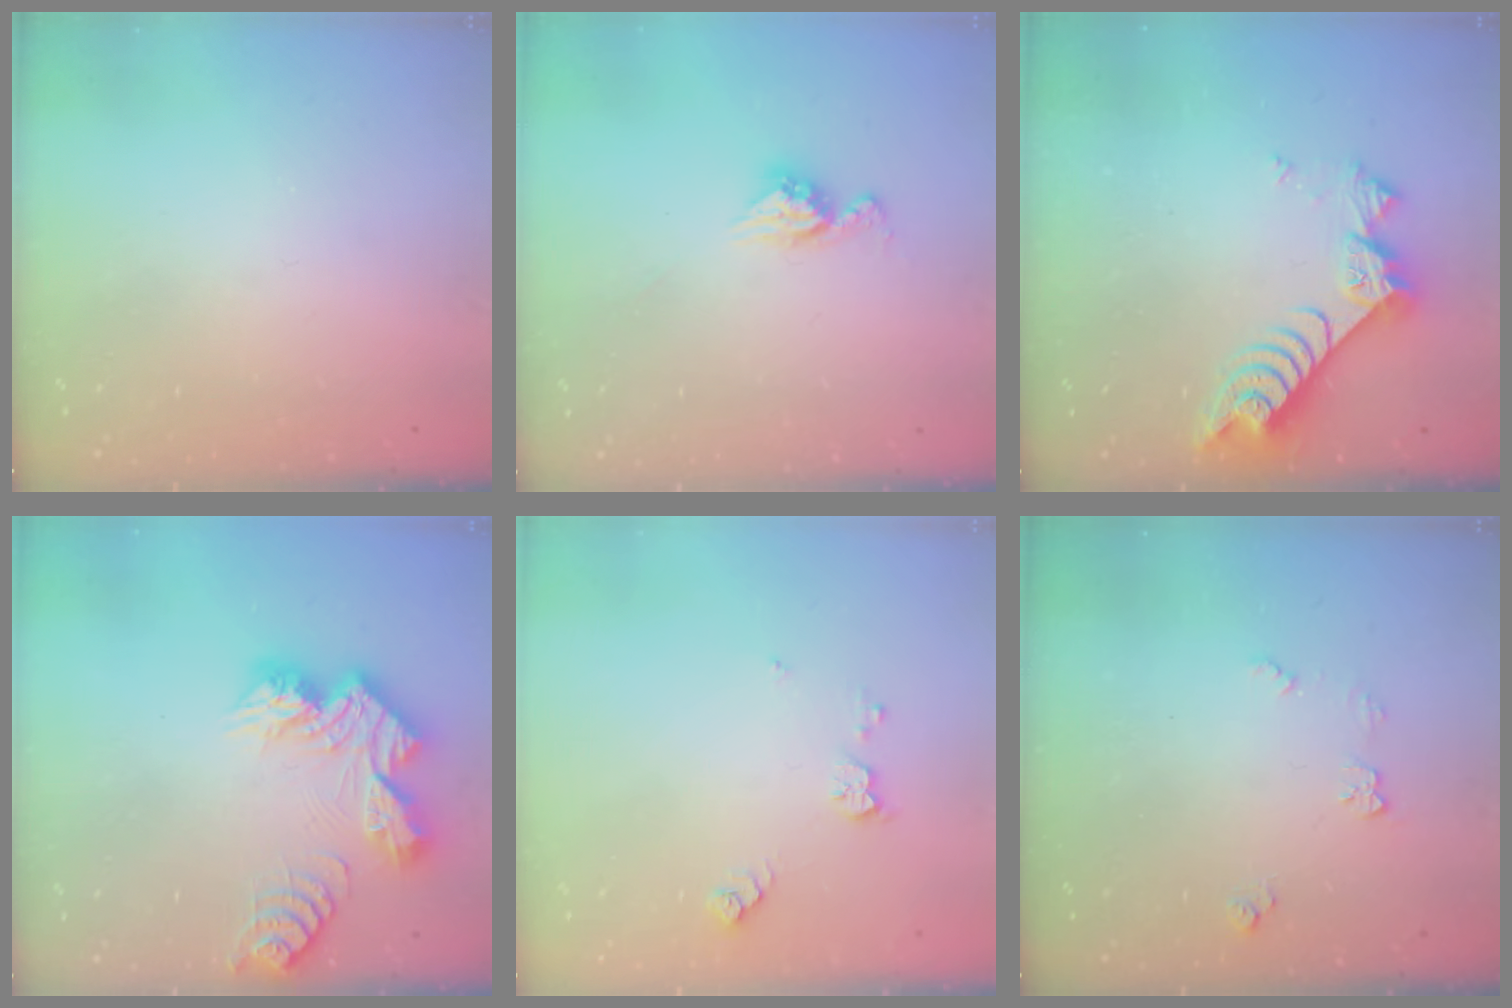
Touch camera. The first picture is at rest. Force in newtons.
{"total": 9.0, "press": 8.9, "slide": 0.7}
{"total": 7.9, "press": 7.9, "slide": 0.7}
{"total": 13.8, "press": 13.7, "slide": 1.2}
{"total": 6.8, "press": 6.8, "slide": 0.5}
{"total": 5.9, "press": 5.8, "slide": 0.6}